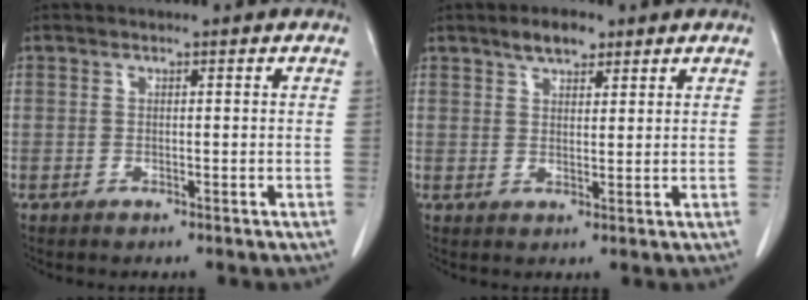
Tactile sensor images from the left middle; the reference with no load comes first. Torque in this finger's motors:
{"motor_torque": [0.71, -0.58, -0.01, 0.03]}